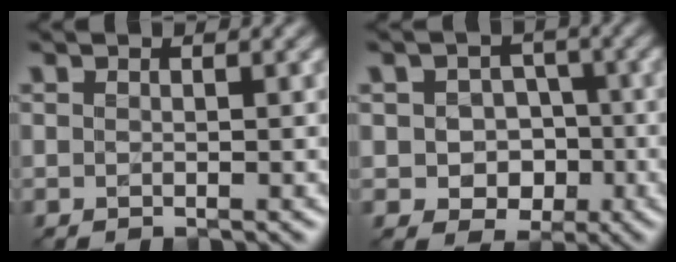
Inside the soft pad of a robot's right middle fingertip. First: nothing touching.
{"total": 4.2, "force": [-0.8, 3.6, 2.1], "torque": [-0.013, -0.001, -0.019]}